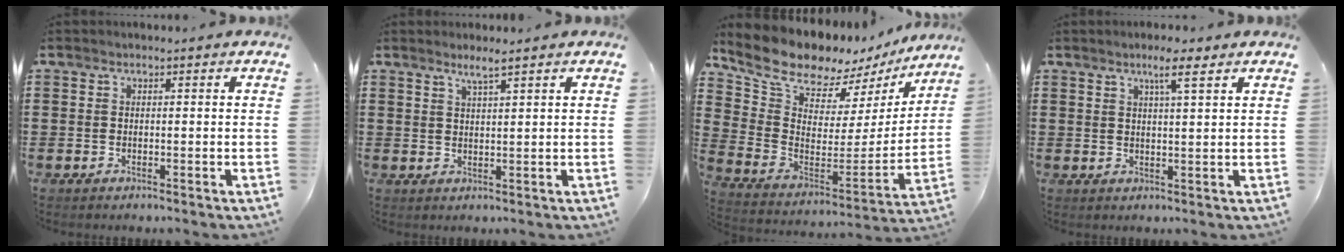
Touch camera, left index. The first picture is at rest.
{"total": 2.5, "force": [2.0, -0.1, 1.6], "torque": [-0.033, 0.000, 0.035]}
{"total": 10.6, "force": [9.6, 3.4, 3.0], "torque": [-0.106, -0.069, 0.170]}
{"total": 4.4, "force": [3.0, 0.3, 3.2], "torque": [-0.062, 0.000, 0.048]}